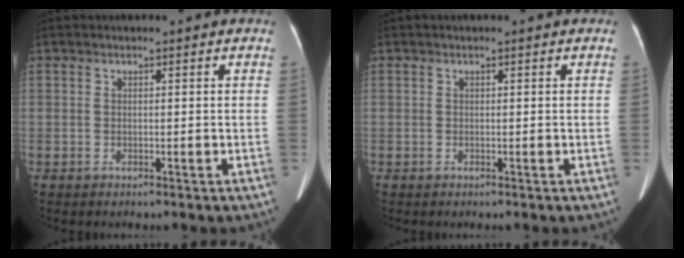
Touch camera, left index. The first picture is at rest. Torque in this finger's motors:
{"motor_torque": [0.06, 0.01, 0.03, 0.02]}